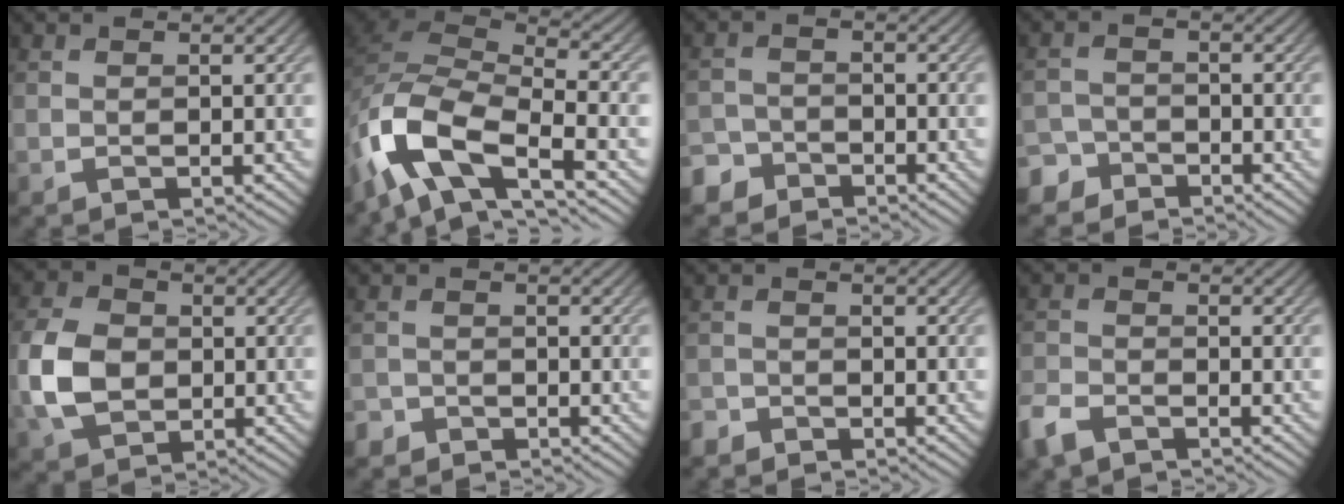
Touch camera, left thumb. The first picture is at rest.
{"total": 14.0, "force": [-7.9, 5.8, 9.9], "torque": [-0.232, -0.017, -0.152]}
{"total": 3.5, "force": [-2.9, 1.9, 0.3], "torque": [-0.003, 0.000, -0.063]}
{"total": 3.6, "force": [-2.9, 2.0, 0.3], "torque": [-0.003, 0.000, -0.064]}
{"total": 8.4, "force": [-0.9, 6.4, 5.5], "torque": [-0.142, -0.004, -0.028]}
{"total": 1.9, "force": [-1.5, 1.1, 0.0], "torque": [0.004, -0.001, -0.036]}
{"total": 1.7, "force": [-1.5, 0.8, 0.0], "torque": [0.001, 0.000, -0.036]}
{"total": 4.4, "force": [-3.4, 1.9, 2.1], "torque": [-0.051, -0.009, -0.080]}